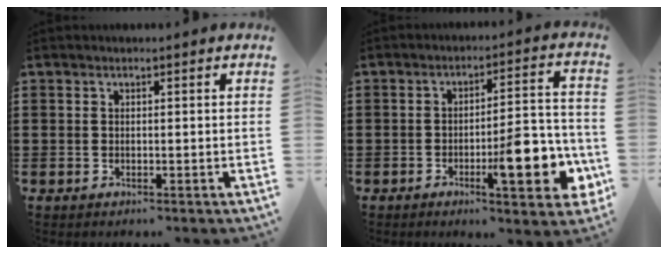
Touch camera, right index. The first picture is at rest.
{"total": 10.5, "force": [-4.0, 2.7, 9.4], "torque": [-0.121, 0.001, -0.065]}